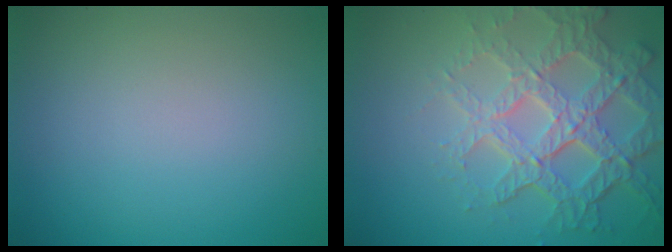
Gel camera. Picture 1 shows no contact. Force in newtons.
{"total": 7.3, "press": 5.2, "slide": 5.2}